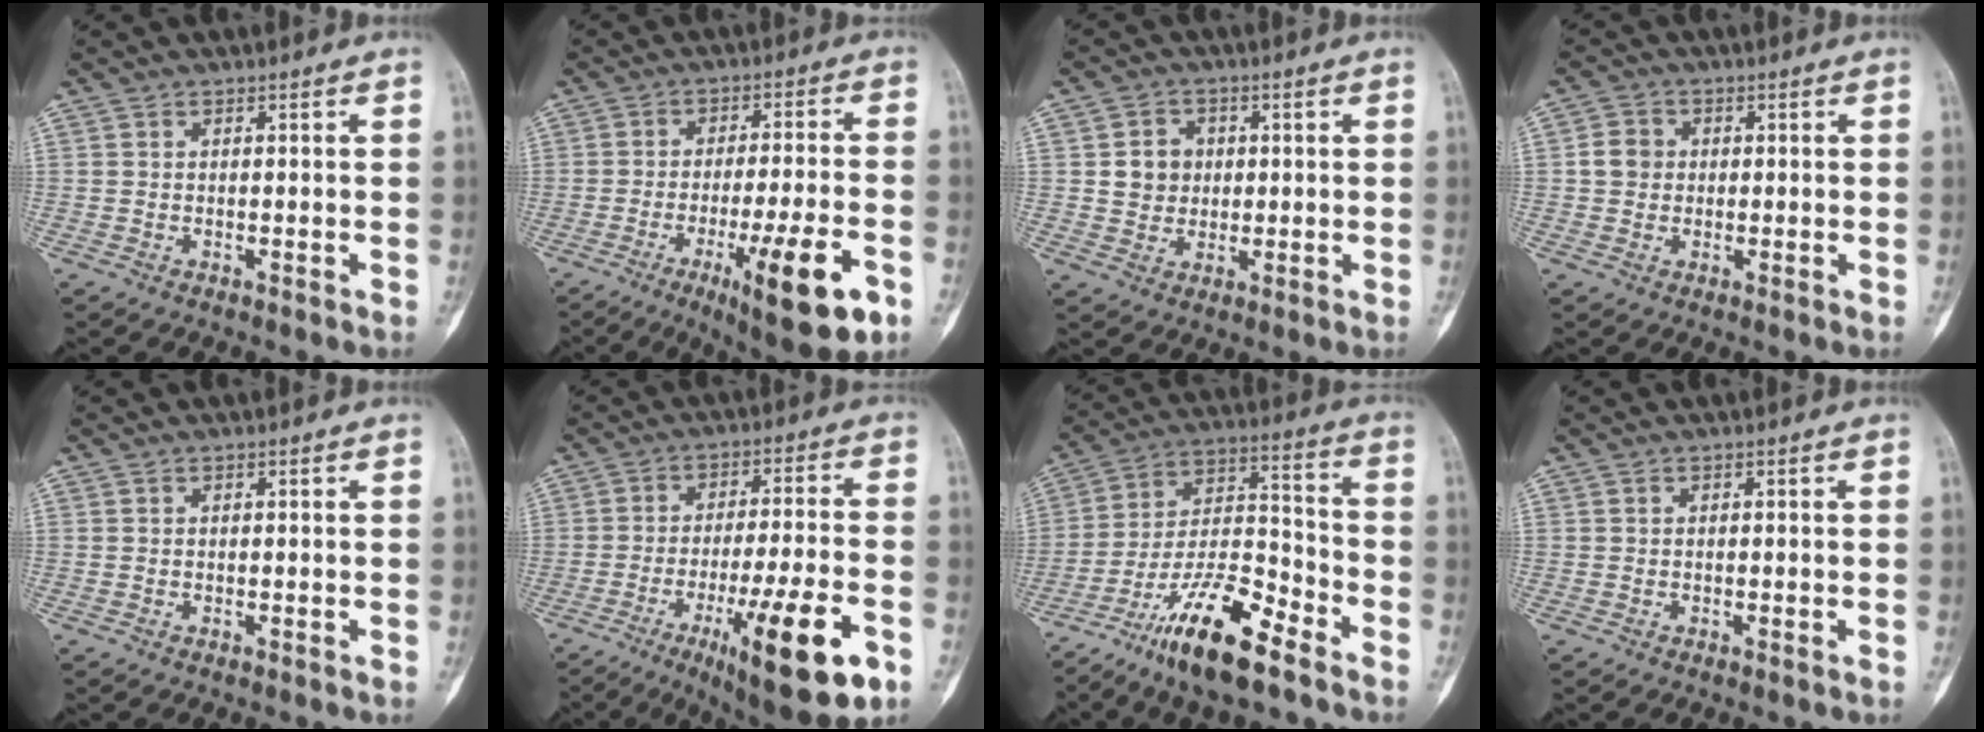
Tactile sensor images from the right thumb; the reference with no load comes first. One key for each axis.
{"total": 15.4, "fx": -6.6, "fy": 2.7, "fz": 13.7, "tx": -0.213, "ty": 0.008, "tz": -0.093}
{"total": 5.6, "fx": 0.8, "fy": 5.1, "fz": 2.2, "tx": -0.010, "ty": 0.002, "tz": 0.012}
{"total": 3.9, "fx": 0.2, "fy": 3.6, "fz": 1.6, "tx": -0.014, "ty": 0.006, "tz": -0.001}
{"total": 0.0}
{"total": 18.8, "fx": -8.2, "fy": 3.5, "fz": 16.5, "tx": -0.251, "ty": 0.015, "tz": -0.121}
{"total": 17.6, "fx": -11.9, "fy": 4.9, "fz": 12.0, "tx": -0.214, "ty": 0.078, "tz": -0.216}
{"total": 0.0}